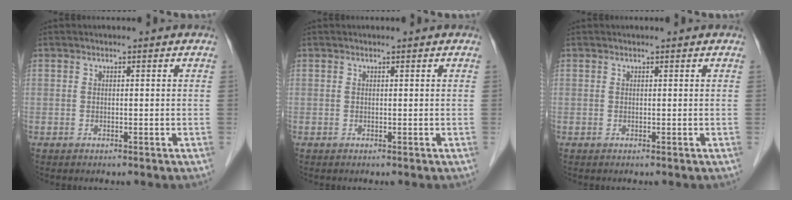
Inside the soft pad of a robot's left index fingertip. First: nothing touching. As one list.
[{"total": 0.0}, {"total": 0.0}]